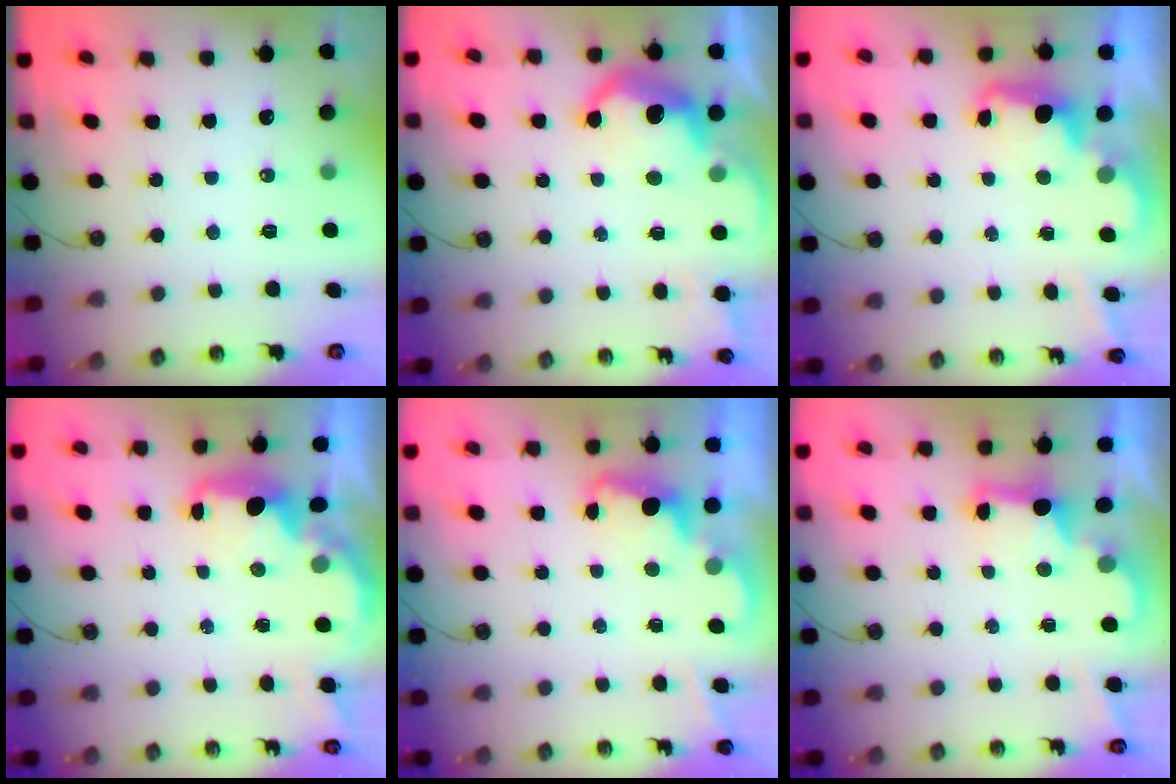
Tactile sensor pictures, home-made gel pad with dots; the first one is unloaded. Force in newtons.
{"total": 9.7, "press": 9.7, "slide": 0.9}
{"total": 2.4, "press": 2.4, "slide": 0.6}
{"total": 3.0, "press": 3.0, "slide": 0.4}
{"total": 2.4, "press": 2.4, "slide": 0.5}
{"total": 2.4, "press": 2.3, "slide": 0.7}